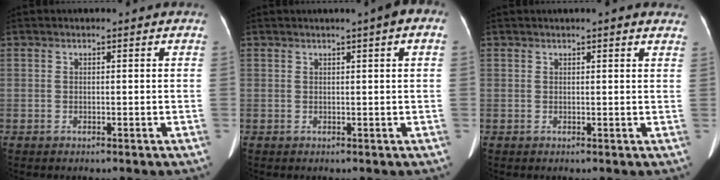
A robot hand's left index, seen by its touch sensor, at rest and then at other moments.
{"total": 3.0, "force": [1.2, 0.3, 2.7], "torque": [-0.035, 0.011, 0.012]}
{"total": 3.5, "force": [2.9, 0.3, 2.0], "torque": [-0.017, 0.012, 0.027]}